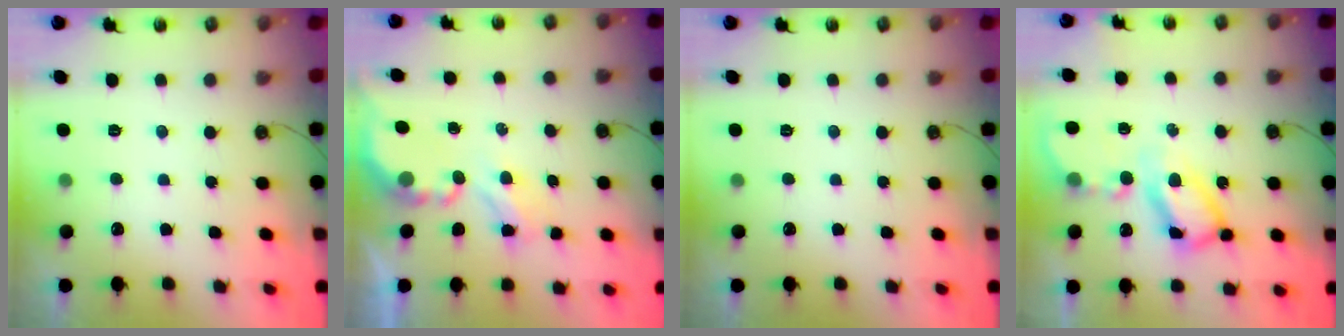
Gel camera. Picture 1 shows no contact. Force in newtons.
{"total": 3.9, "press": 3.9, "slide": 0.3}
{"total": 0.0}
{"total": 12.1, "press": 12.1, "slide": 1.2}